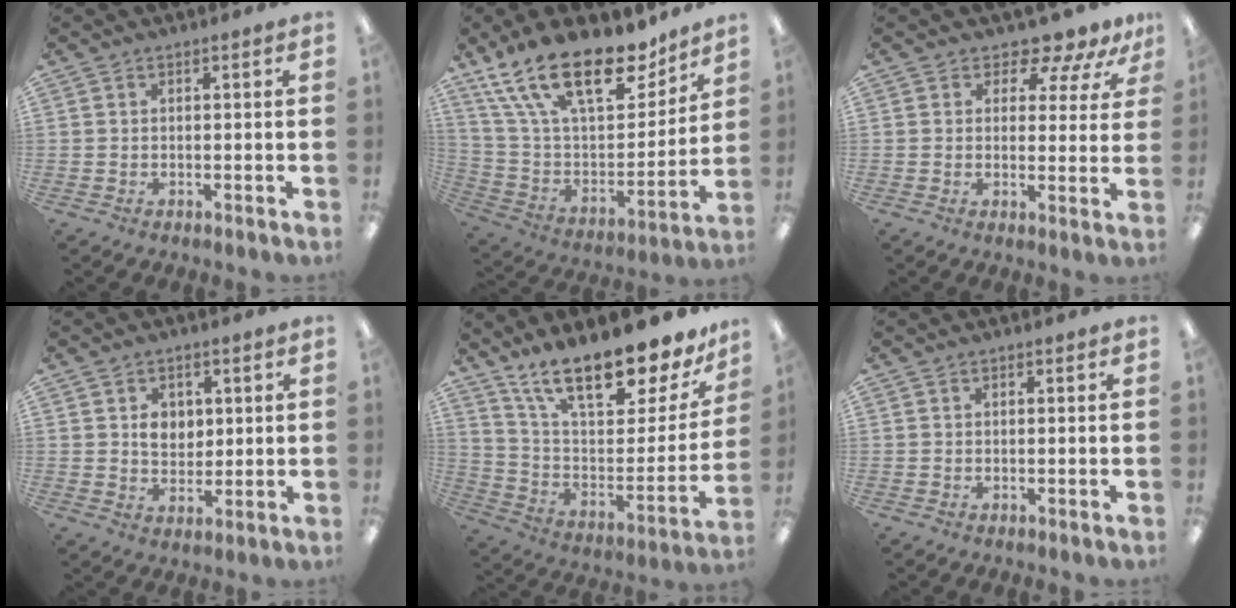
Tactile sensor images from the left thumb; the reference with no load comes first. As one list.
[{"total": 24.1, "force": [16.2, 10.3, 14.6], "torque": [-0.263, -0.098, 0.285]}, {"total": 6.9, "force": [5.8, 2.6, 2.5], "torque": [-0.034, -0.044, 0.101]}, {"total": 4.9, "force": [1.7, 4.1, 2.2], "torque": [-0.025, -0.004, 0.024]}, {"total": 20.9, "force": [15.9, 6.5, 11.9], "torque": [-0.193, -0.110, 0.272]}, {"total": 0.0}]